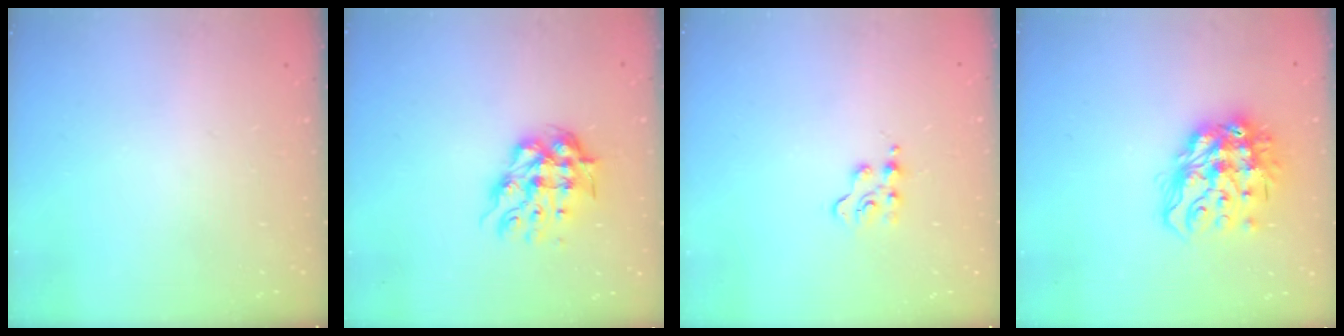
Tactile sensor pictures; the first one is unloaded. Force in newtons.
{"total": 9.3, "press": 9.3, "slide": 1.2}
{"total": 4.3, "press": 4.3, "slide": 0.5}
{"total": 16.2, "press": 16.1, "slide": 0.8}